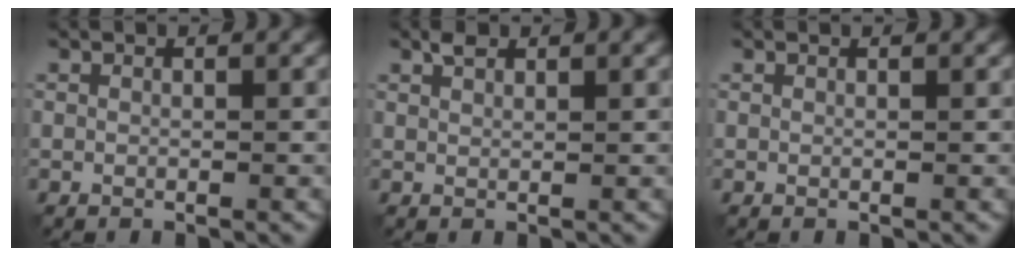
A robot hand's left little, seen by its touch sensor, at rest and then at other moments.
{"total": 1.5, "force": [1.1, 0.5, 0.9], "torque": [-0.019, 0.003, 0.021]}
{"total": 0.6, "force": [0.6, 0.0, 0.2], "torque": [-0.002, 0.001, 0.007]}